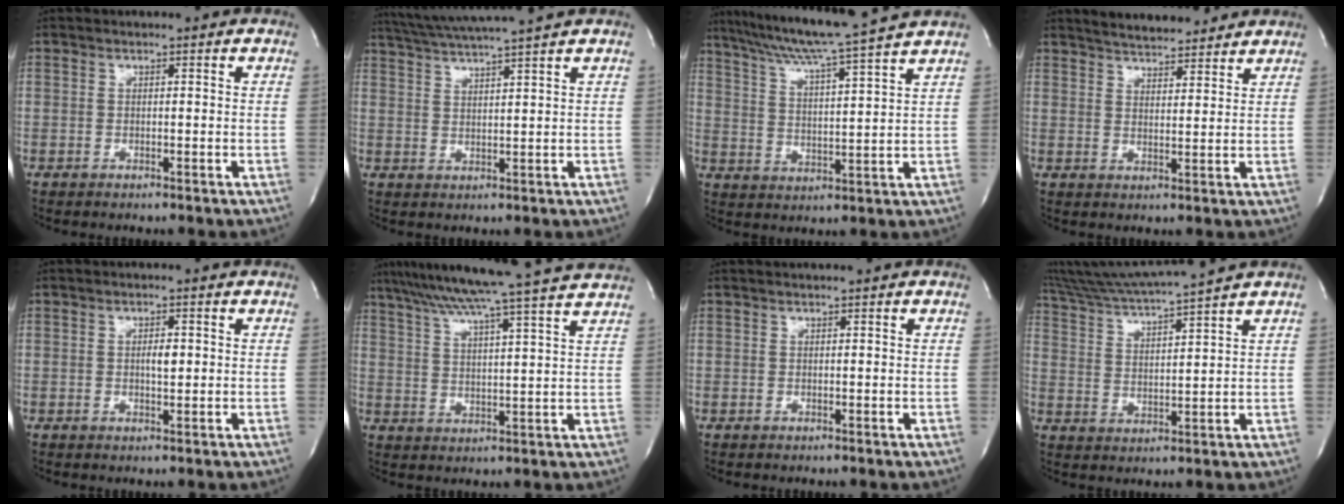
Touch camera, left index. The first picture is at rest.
{"total": 9.1, "force": [8.0, -2.1, 3.9], "torque": [-0.073, 0.009, 0.129]}
{"total": 15.6, "force": [13.4, -1.8, 7.7], "torque": [-0.137, -0.007, 0.201]}
{"total": 10.0, "force": [9.2, 2.0, 3.3], "torque": [-0.051, 0.008, 0.132]}
{"total": 1.4, "force": [0.1, 0.7, 1.2], "torque": [-0.019, -0.001, 0.002]}
{"total": 19.2, "force": [16.6, -1.6, 9.5], "torque": [-0.170, -0.001, 0.231]}
{"total": 1.0, "force": [0.9, -0.2, 0.4], "torque": [-0.005, 0.012, 0.018]}
{"total": 12.4, "force": [11.1, -2.2, 4.9], "torque": [-0.097, -0.005, 0.190]}